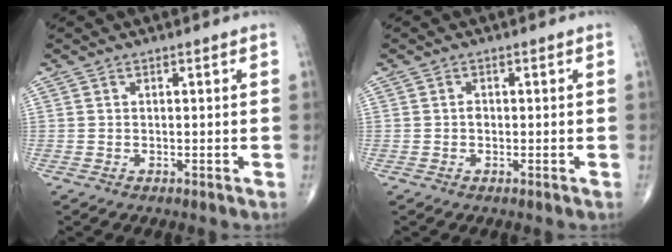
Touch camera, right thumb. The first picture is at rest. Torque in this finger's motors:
{"motor_torque": [0.23, -0.06, 0.20, -0.08, -0.03]}